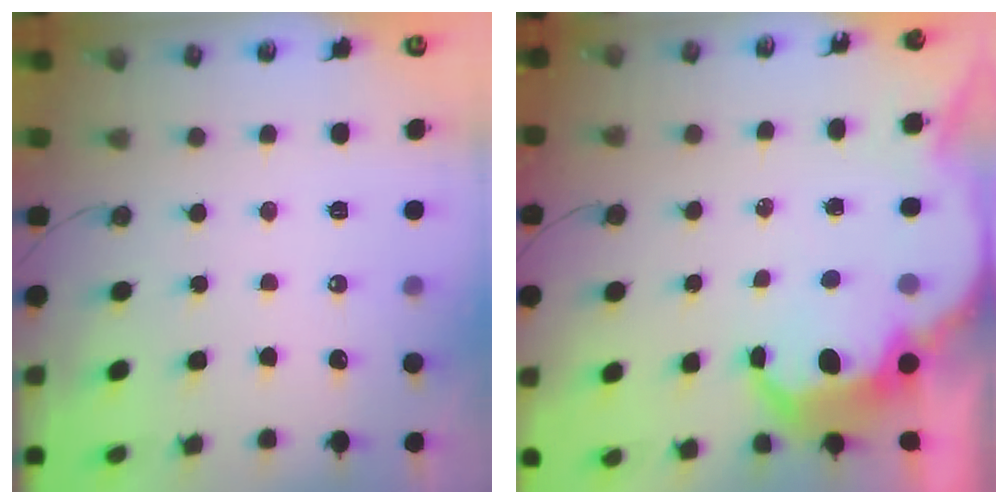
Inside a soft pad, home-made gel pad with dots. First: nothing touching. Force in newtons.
{"total": 10.8, "press": 10.8, "slide": 0.5}